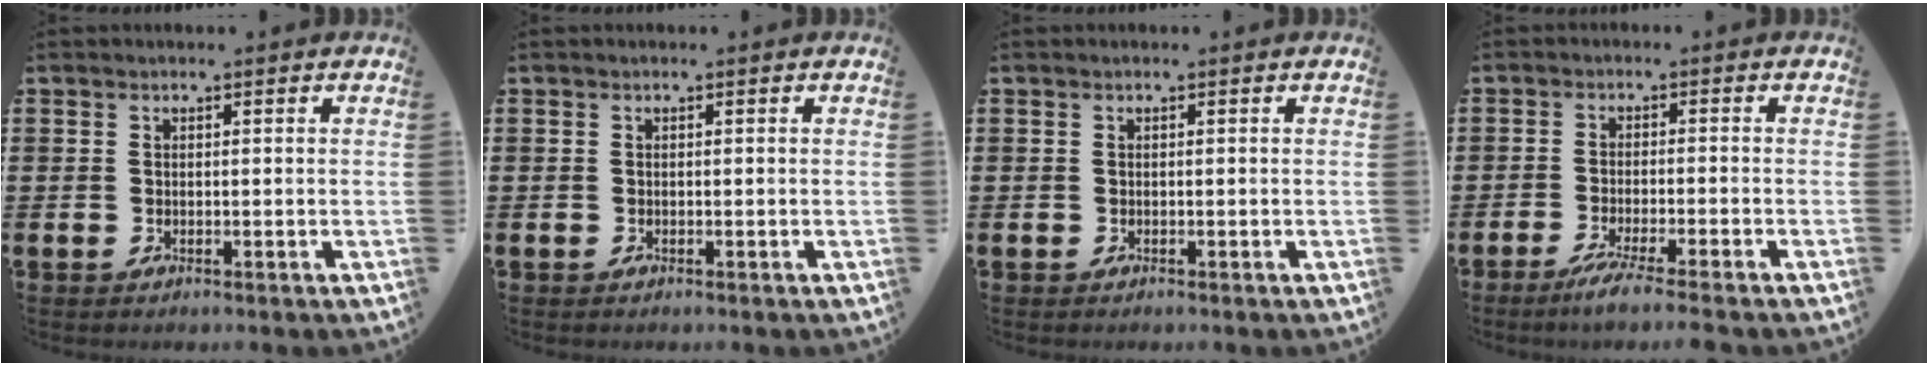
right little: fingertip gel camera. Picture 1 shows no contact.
{"total": 0.0}
{"total": 0.0}
{"total": 3.2, "force": [-2.3, -0.2, 2.3], "torque": [-0.043, -0.007, -0.042]}